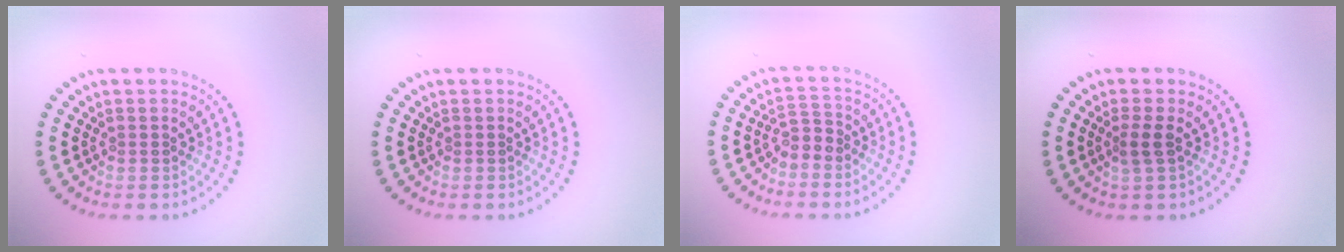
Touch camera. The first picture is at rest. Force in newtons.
{"total": 0.0}
{"total": 1.6, "press": 1.3, "slide": 0.9}
{"total": 1.6, "press": 1.3, "slide": 0.9}